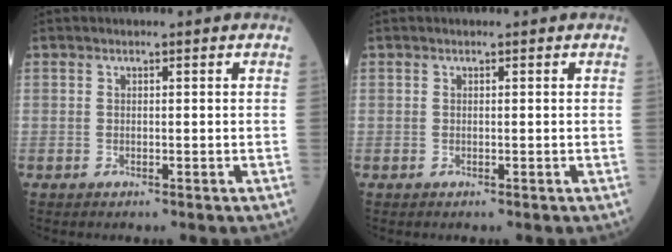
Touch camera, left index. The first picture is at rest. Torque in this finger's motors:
{"motor_torque": [0.00, 0.00, 0.00, 0.00]}